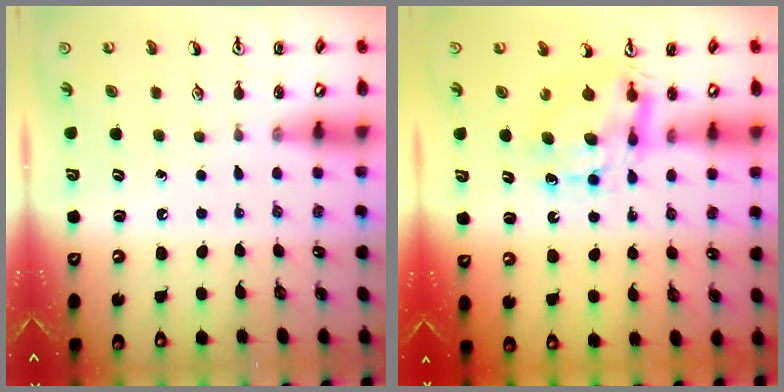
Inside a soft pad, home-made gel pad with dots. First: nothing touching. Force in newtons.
{"total": 9.1, "press": 9.1, "slide": 0.3}